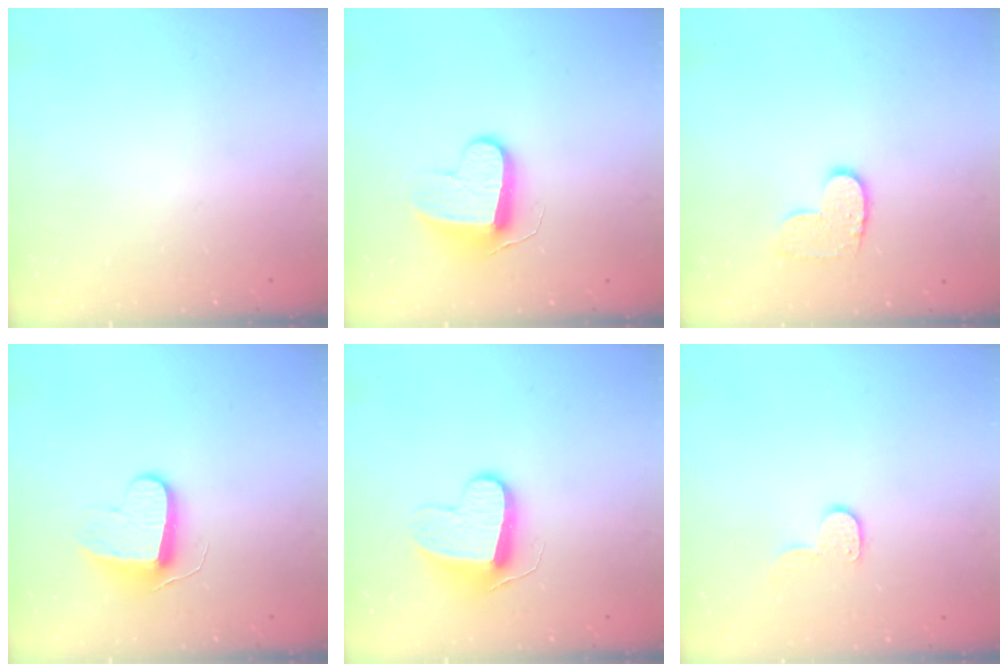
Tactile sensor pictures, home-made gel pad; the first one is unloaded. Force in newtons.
{"total": 9.6, "press": 9.6, "slide": 0.2}
{"total": 7.9, "press": 7.9, "slide": 0.3}
{"total": 8.9, "press": 8.9, "slide": 0.1}
{"total": 9.7, "press": 9.7, "slide": 0.3}
{"total": 5.9, "press": 5.9, "slide": 0.5}